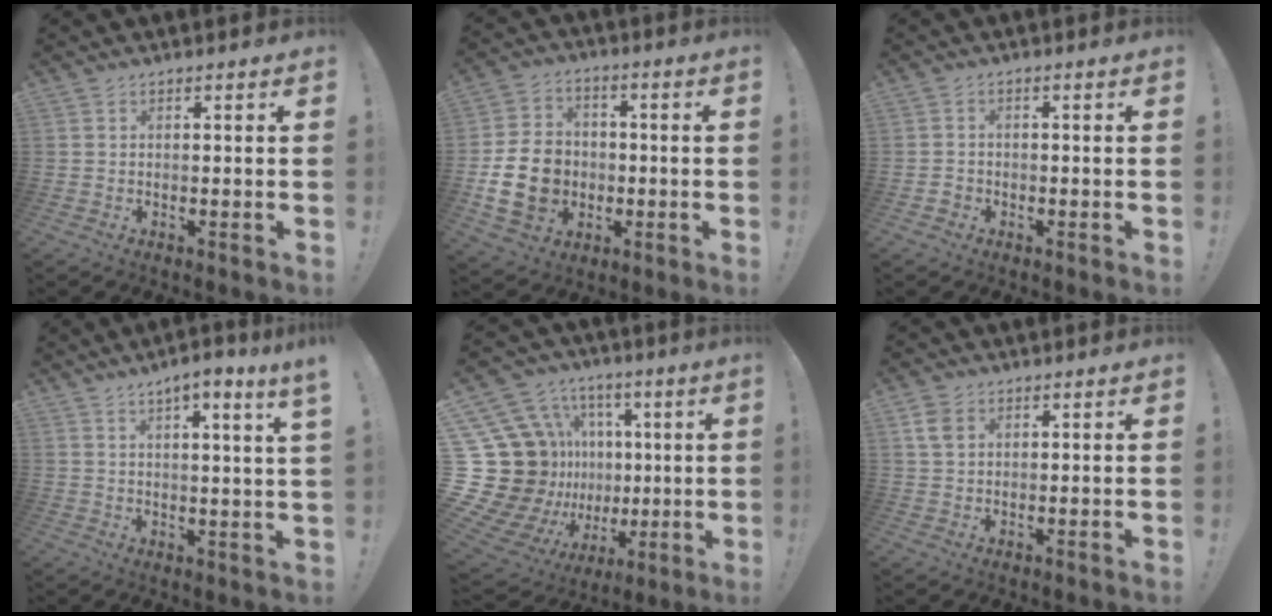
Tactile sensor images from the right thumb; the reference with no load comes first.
{"total": 16.4, "force": [-3.1, 13.3, 9.1], "torque": [-0.168, 0.023, -0.046]}
{"total": 2.0, "force": [-1.2, 1.5, 0.6], "torque": [-0.006, 0.002, -0.022]}
{"total": 6.0, "force": [3.6, -0.6, 4.8], "torque": [-0.068, -0.019, 0.053]}
{"total": 19.8, "force": [3.0, 17.6, 8.6], "torque": [-0.141, -0.055, 0.135]}
{"total": 4.7, "force": [2.2, 3.2, 2.7], "torque": [-0.039, -0.001, 0.043]}